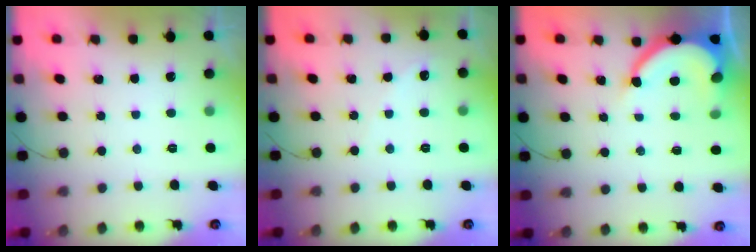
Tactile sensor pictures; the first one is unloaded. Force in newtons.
{"total": 3.1, "press": 3.0, "slide": 0.4}
{"total": 9.7, "press": 9.7, "slide": 1.0}